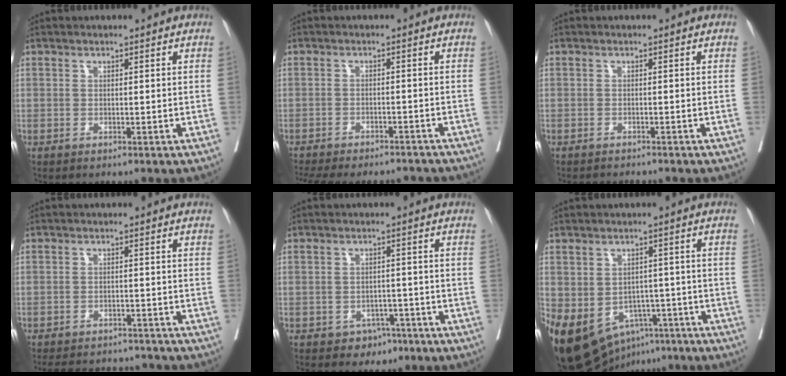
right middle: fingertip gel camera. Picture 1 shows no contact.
{"total": 16.5, "force": [-14.8, 4.1, 6.0], "torque": [-0.146, -0.015, -0.196]}
{"total": 3.4, "force": [-3.3, 0.2, 0.9], "torque": [-0.013, -0.006, -0.045]}
{"total": 10.0, "force": [-9.3, 2.9, 2.2], "torque": [-0.036, 0.010, -0.119]}
{"total": 3.6, "force": [-2.2, 2.7, 0.7], "torque": [-0.001, 0.012, -0.025]}
{"total": 14.9, "force": [-7.5, 10.4, 7.6], "torque": [-0.161, 0.015, -0.101]}